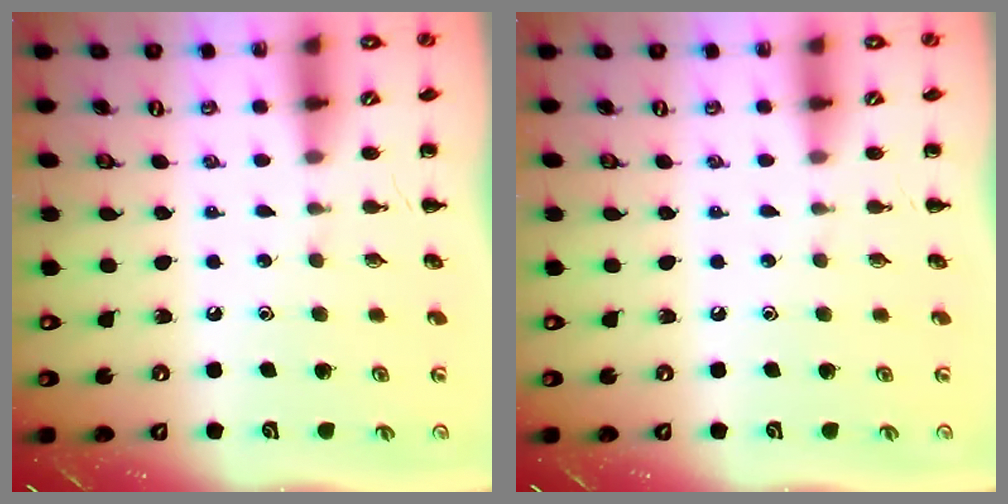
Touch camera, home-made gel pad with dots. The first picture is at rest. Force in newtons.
{"total": 0.0}